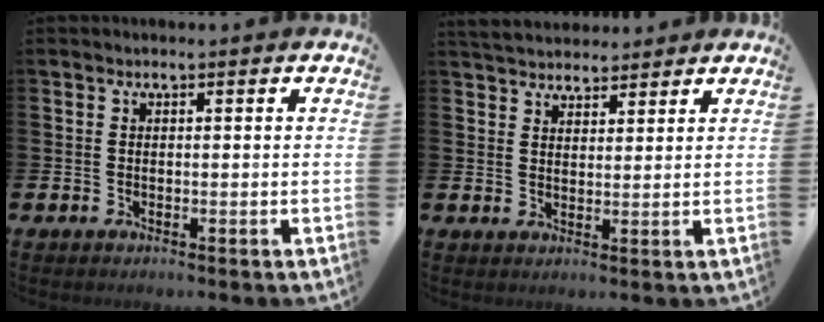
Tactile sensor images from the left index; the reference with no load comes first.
{"total": 3.9, "force": [3.7, 1.0, -0.1], "torque": [-0.009, -0.016, 0.069]}